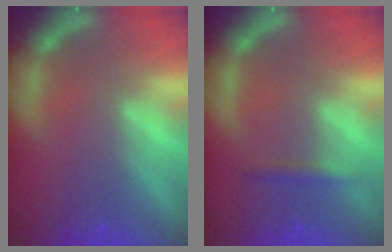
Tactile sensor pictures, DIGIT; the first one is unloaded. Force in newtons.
{"total": 1.4}